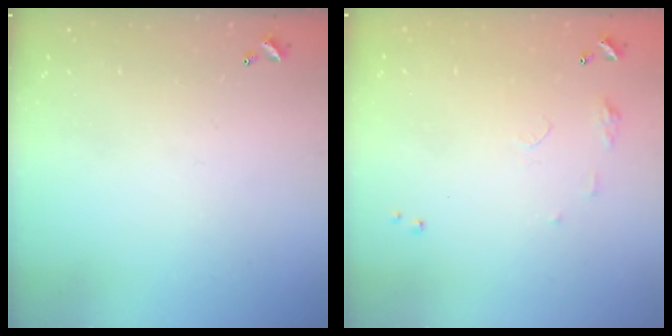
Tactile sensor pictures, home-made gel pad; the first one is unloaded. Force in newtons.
{"total": 6.3, "press": 6.3, "slide": 0.7}